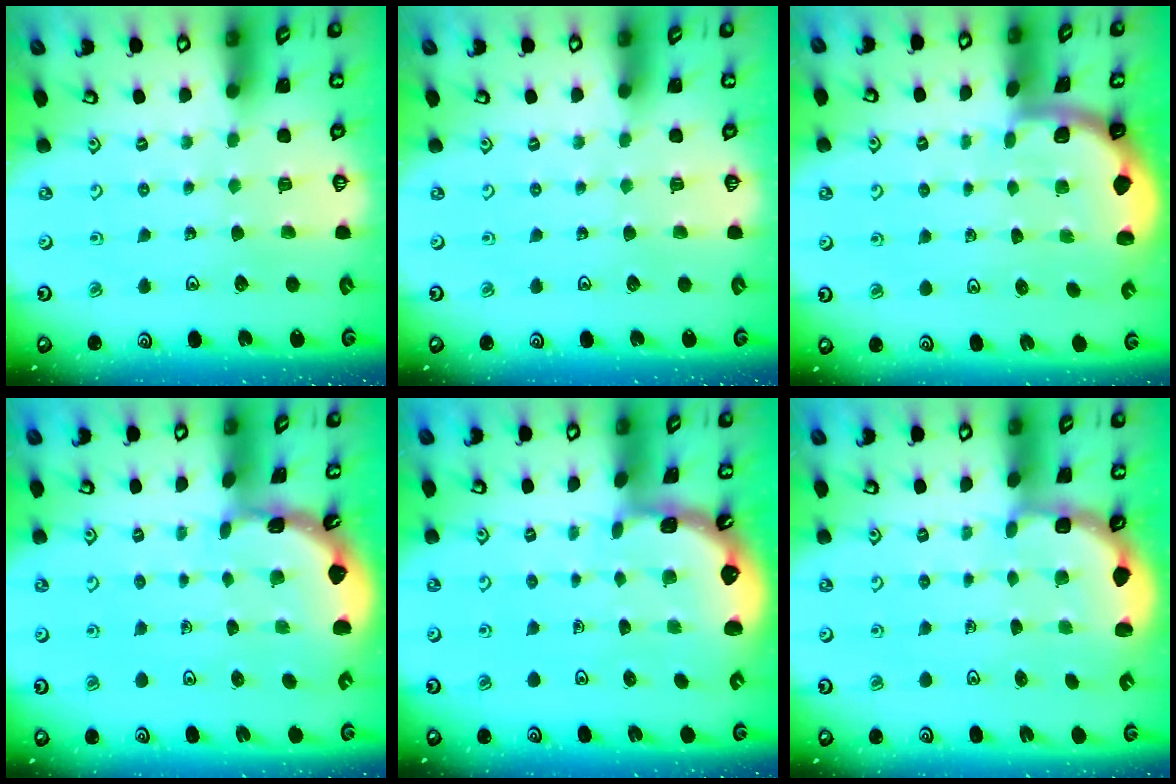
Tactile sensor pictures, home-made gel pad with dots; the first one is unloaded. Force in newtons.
{"total": 0.0}
{"total": 1.4, "press": 1.4, "slide": 0.1}
{"total": 1.8, "press": 1.8, "slide": 0.1}
{"total": 1.2, "press": 1.1, "slide": 0.1}
{"total": 2.7, "press": 2.4, "slide": 1.4}